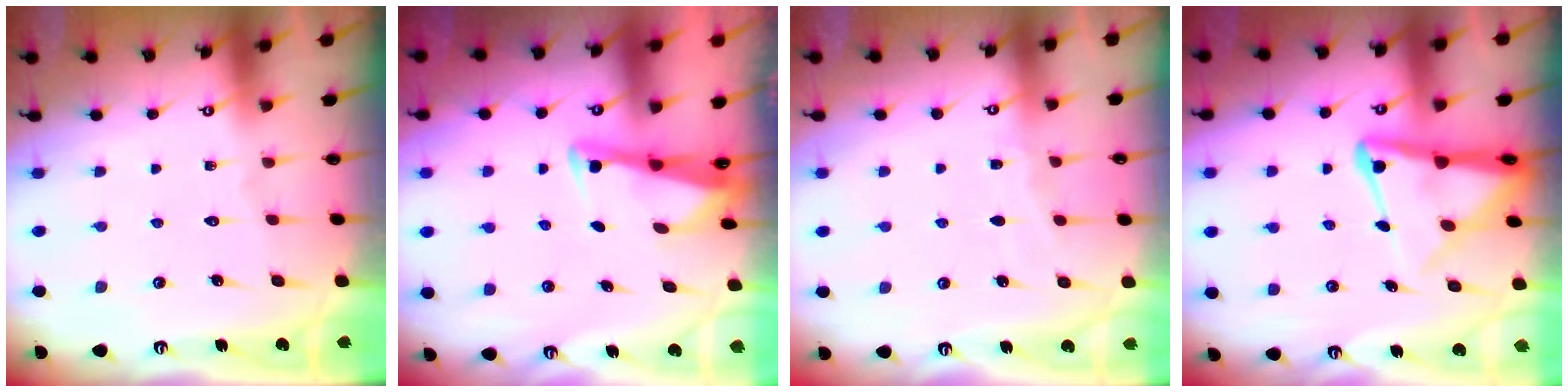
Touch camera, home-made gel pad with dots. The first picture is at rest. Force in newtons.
{"total": 2.8, "press": 2.7, "slide": 0.4}
{"total": 3.0, "press": 3.0, "slide": 0.4}
{"total": 9.3, "press": 9.2, "slide": 0.9}